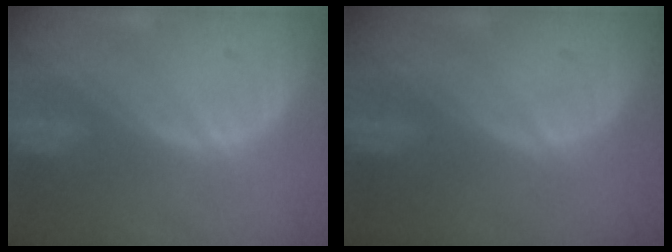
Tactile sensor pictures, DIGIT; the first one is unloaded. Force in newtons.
{"total": 0.0}